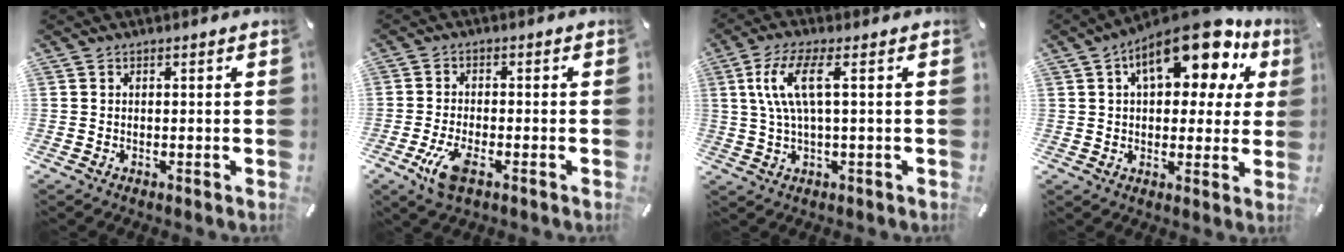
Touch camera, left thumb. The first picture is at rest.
{"total": 6.0, "force": [-2.9, 2.3, 4.7], "torque": [-0.111, -0.003, -0.055]}
{"total": 9.0, "force": [2.0, 2.4, 8.4], "torque": [-0.176, -0.001, 0.030]}
{"total": 16.7, "force": [8.8, 7.9, 11.9], "torque": [-0.174, -0.039, 0.145]}